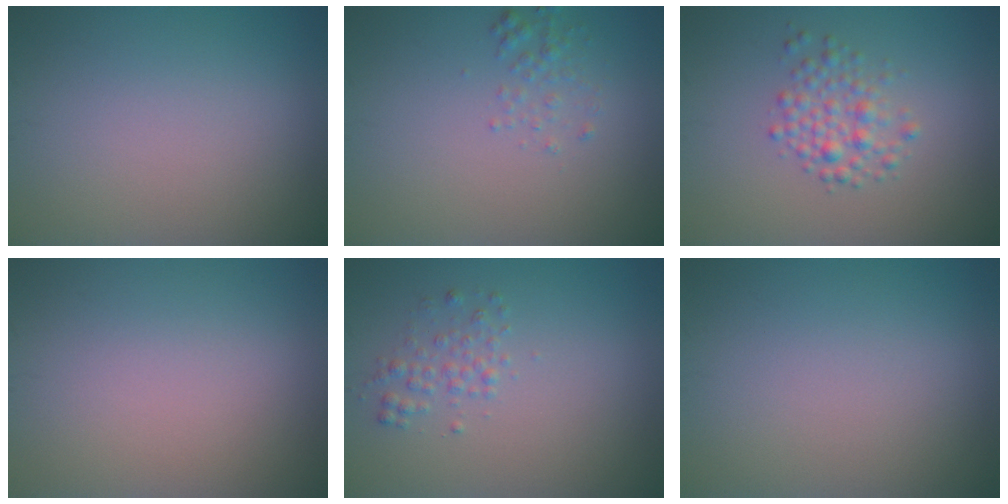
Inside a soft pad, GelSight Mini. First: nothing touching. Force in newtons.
{"total": 1.3, "press": 1.3, "slide": 0.1}
{"total": 2.4, "press": 2.4, "slide": 0.1}
{"total": 0.0}
{"total": 1.5, "press": 1.5, "slide": 0.1}
{"total": 0.0}